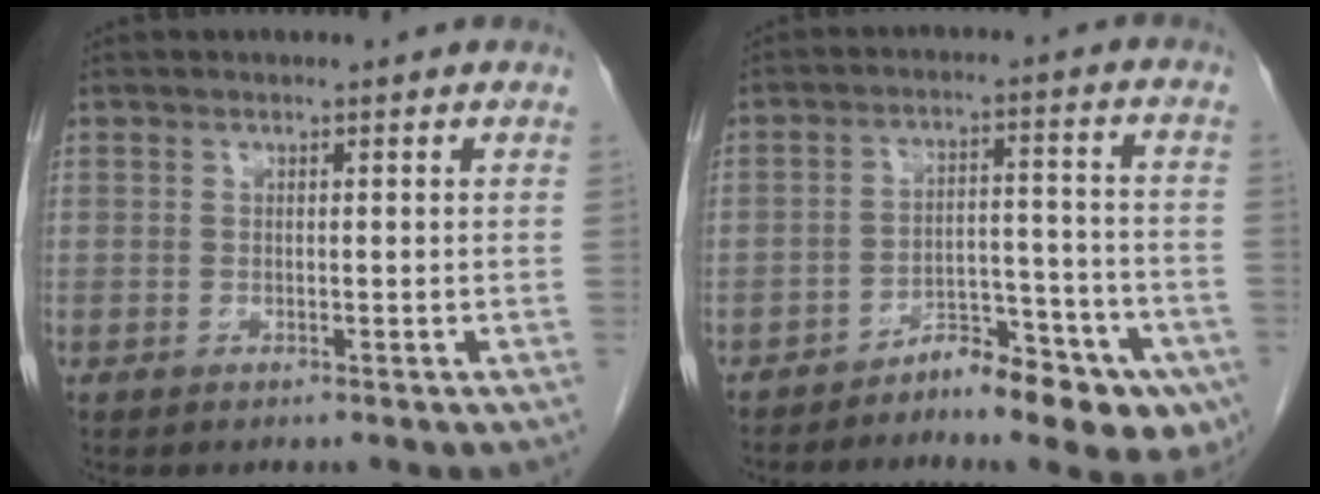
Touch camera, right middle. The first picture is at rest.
{"total": 10.9, "force": [-7.5, 3.5, 7.0], "torque": [-0.076, 0.033, -0.111]}